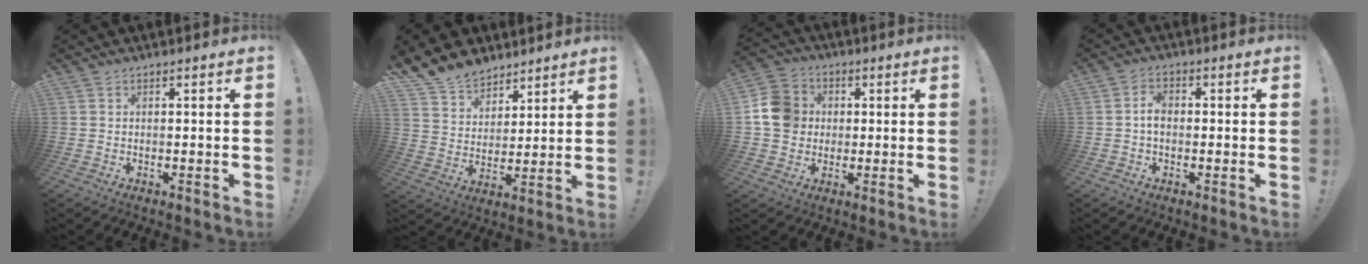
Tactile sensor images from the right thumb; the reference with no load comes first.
{"total": 11.5, "force": [9.4, 6.2, 1.9], "torque": [-0.059, -0.072, 0.189]}
{"total": 11.2, "force": [0.8, 10.2, 4.6], "torque": [-0.069, 0.008, 0.022]}
{"total": 3.5, "force": [-0.3, 2.4, 2.6], "torque": [-0.040, 0.006, -0.006]}